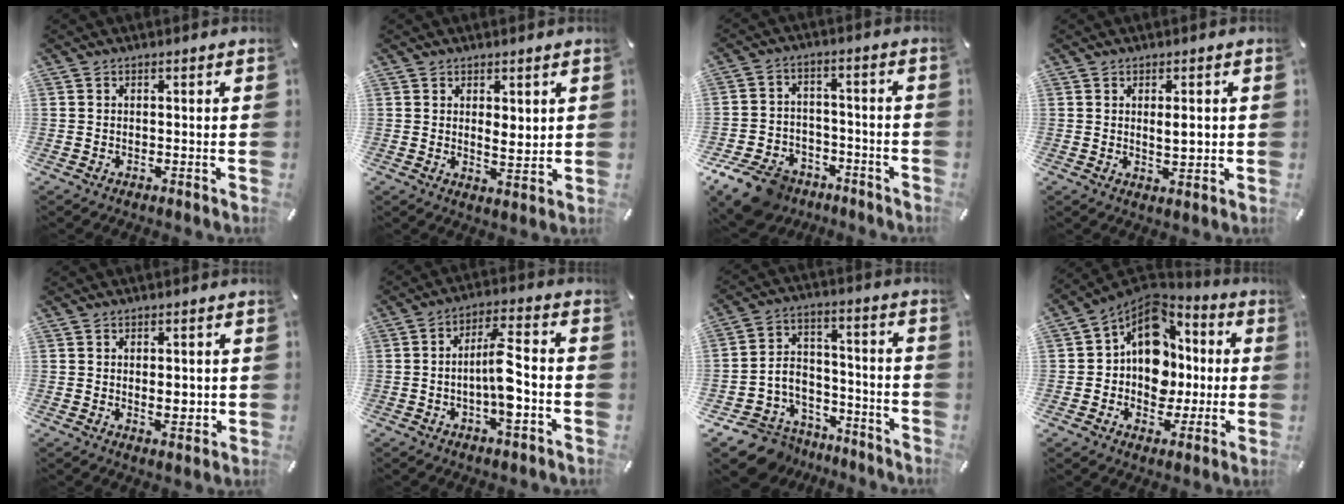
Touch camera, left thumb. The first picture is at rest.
{"total": 3.6, "force": [1.8, 2.0, 2.3], "torque": [-0.024, -0.014, 0.029]}
{"total": 11.0, "force": [-7.9, 6.3, 4.3], "torque": [-0.084, 0.052, -0.146]}
{"total": 3.7, "force": [0.7, 1.6, 3.2], "torque": [-0.050, -0.002, 0.007]}
{"total": 3.8, "force": [0.4, 2.4, 2.9], "torque": [-0.034, -0.005, 0.002]}
{"total": 10.1, "force": [-2.2, 3.5, 9.2], "torque": [-0.162, 0.009, -0.041]}
{"total": 9.3, "force": [-6.8, 6.3, 1.0], "torque": [-0.019, 0.036, -0.124]}
{"total": 14.3, "force": [1.3, 12.1, 7.6], "torque": [-0.120, -0.019, 0.029]}